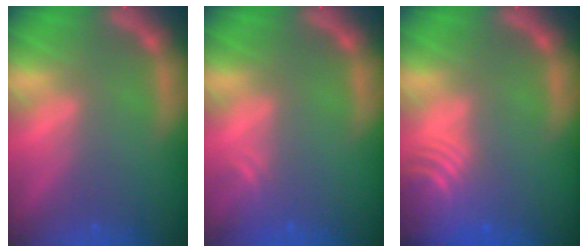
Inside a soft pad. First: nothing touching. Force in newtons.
{"total": 1.5}
{"total": 8.0}